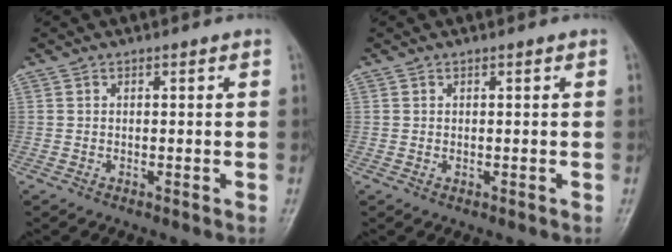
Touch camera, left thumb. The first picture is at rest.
{"total": 0.6, "force": [0.2, 0.3, 0.4], "torque": [-0.005, 0.001, 0.004]}